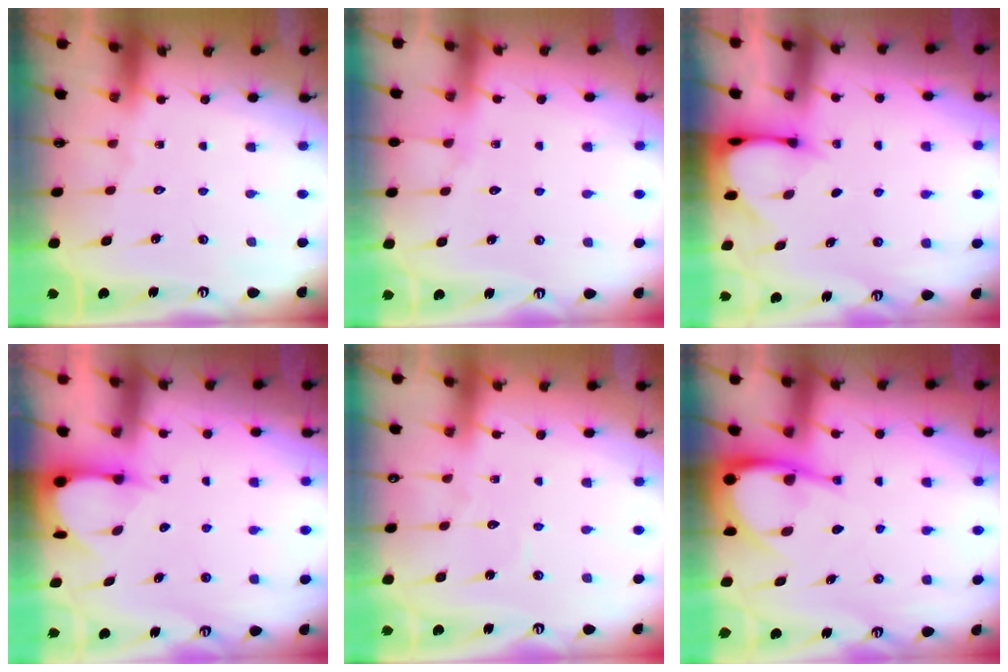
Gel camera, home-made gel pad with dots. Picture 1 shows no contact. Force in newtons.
{"total": 5.6, "press": 5.6, "slide": 0.8}
{"total": 3.0, "press": 3.0, "slide": 0.2}
{"total": 3.4, "press": 3.4, "slide": 0.3}
{"total": 2.4, "press": 2.4, "slide": 0.3}
{"total": 8.3, "press": 8.3, "slide": 1.0}